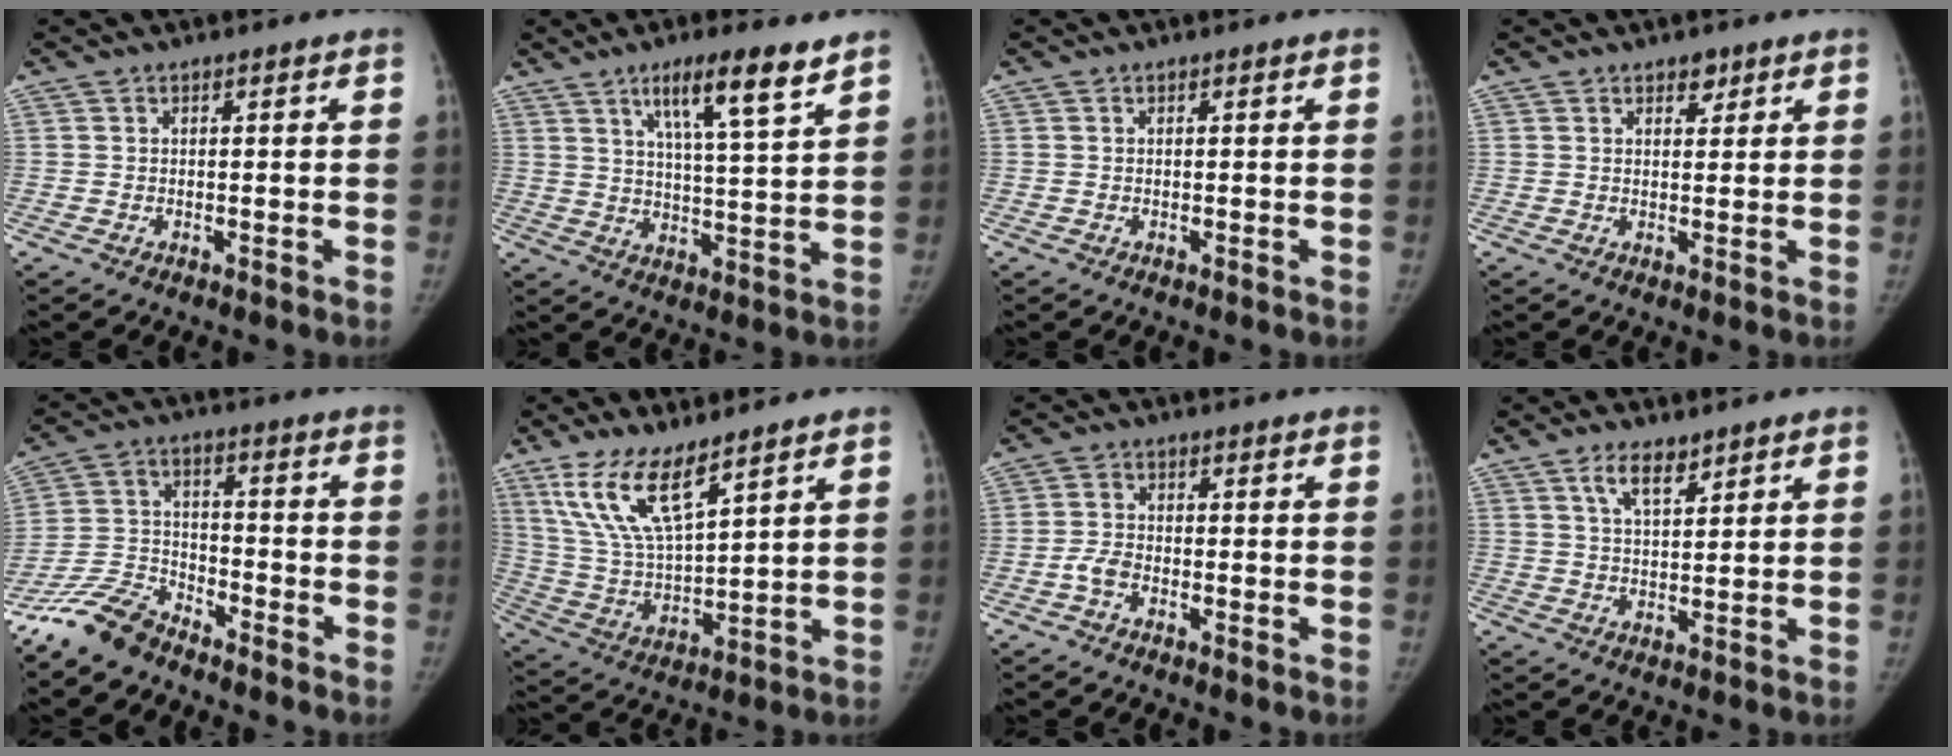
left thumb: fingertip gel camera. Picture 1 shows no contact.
{"total": 10.8, "force": [6.7, 1.5, 8.3], "torque": [-0.132, -0.035, 0.112]}
{"total": 0.0}
{"total": 2.1, "force": [1.4, 1.3, 0.9], "torque": [0.005, -0.007, 0.019]}
{"total": 9.6, "force": [-8.2, 3.8, 3.0], "torque": [-0.061, 0.044, -0.169]}
{"total": 12.9, "force": [8.4, 3.7, 9.0], "torque": [-0.171, -0.039, 0.181]}
{"total": 2.9, "force": [-1.6, 1.6, 1.8], "torque": [-0.039, 0.013, -0.034]}
{"total": 4.7, "force": [3.2, 1.9, 2.9], "torque": [-0.040, -0.019, 0.061]}